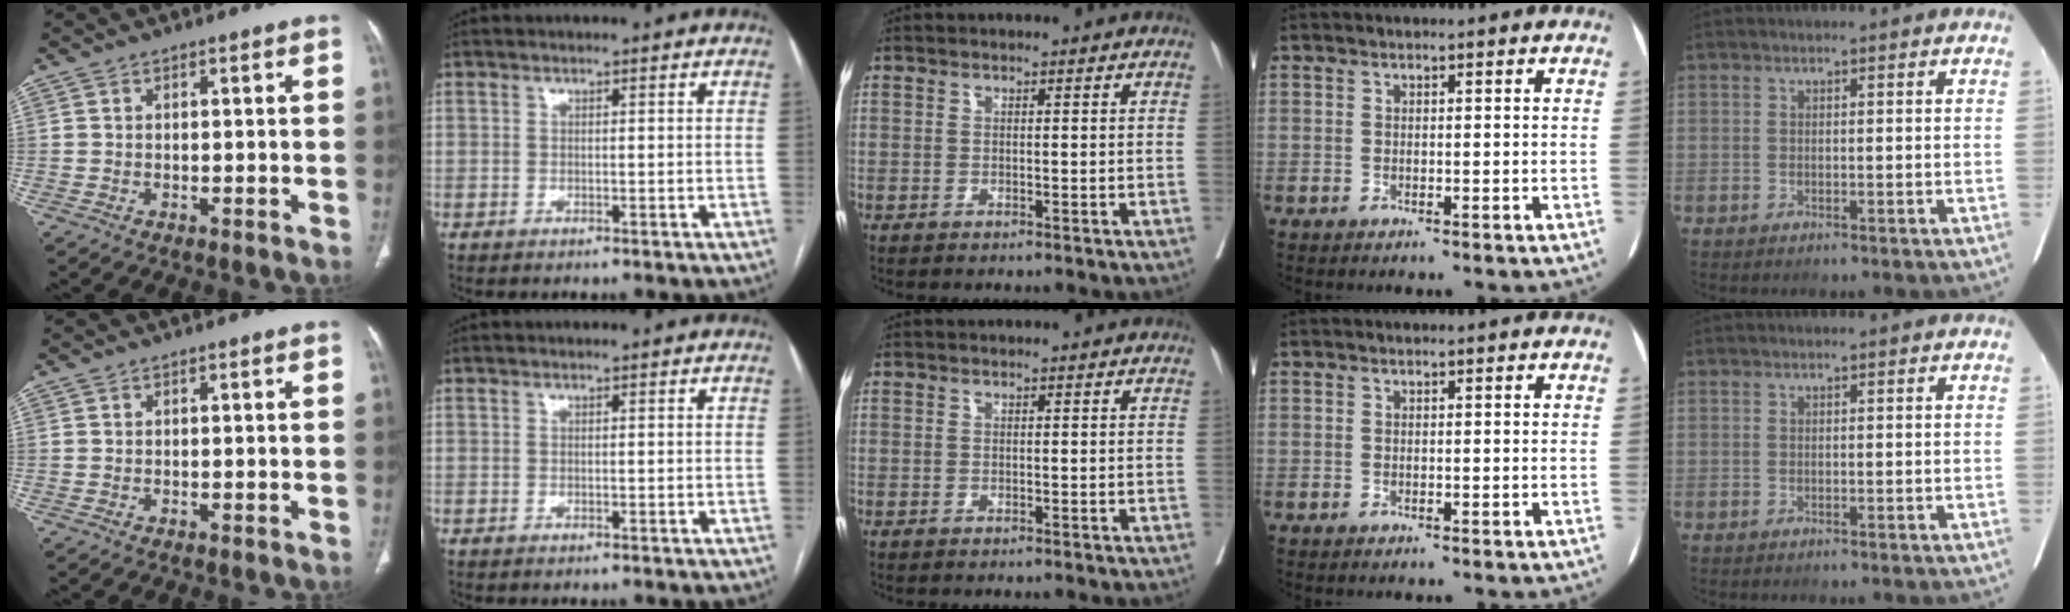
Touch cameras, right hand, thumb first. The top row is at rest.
{}